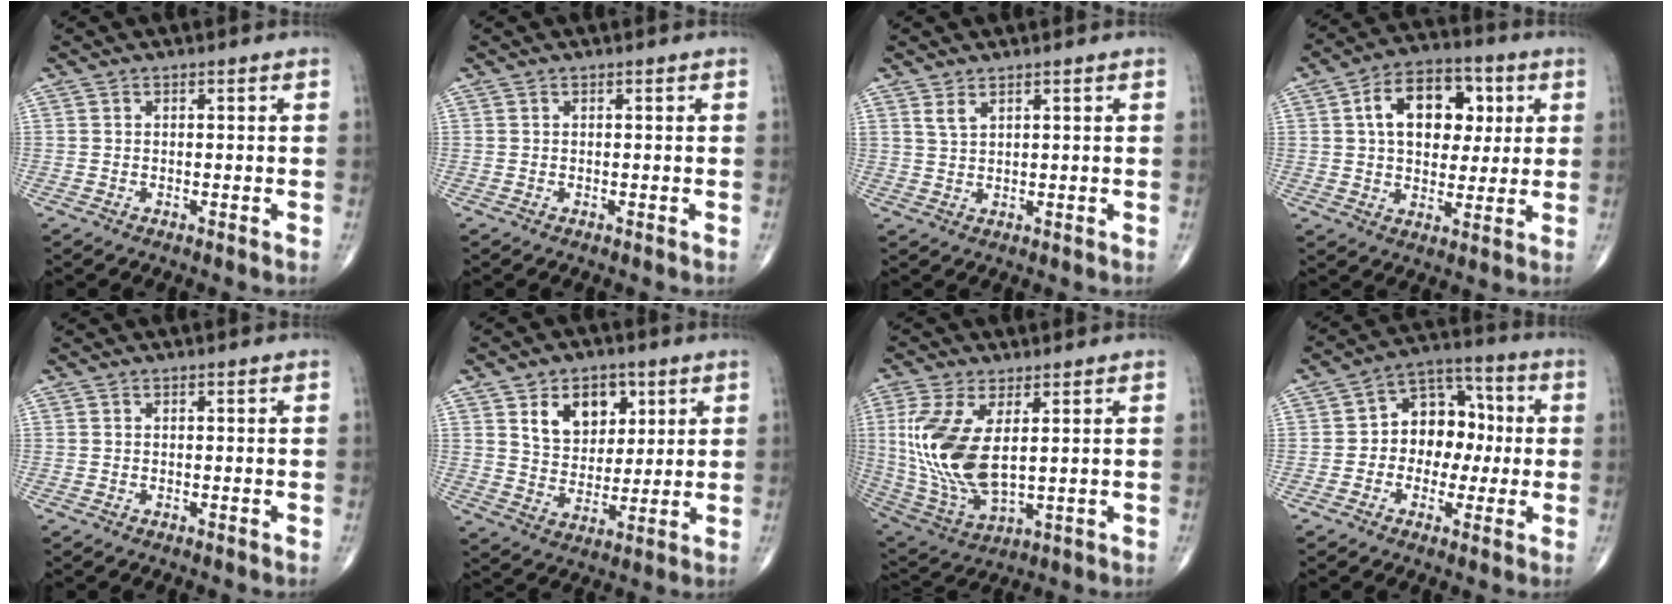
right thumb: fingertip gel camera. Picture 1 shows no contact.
{"total": 0.0}
{"total": 2.2, "force": [1.5, 0.8, 1.3], "torque": [-0.027, -0.006, 0.037]}
{"total": 14.9, "force": [3.7, 9.8, 10.6], "torque": [-0.125, 0.008, 0.055]}
{"total": 0.0}
{"total": 11.1, "force": [4.7, 7.8, 6.3], "torque": [-0.062, -0.025, 0.084]}
{"total": 16.0, "force": [2.4, 7.6, 13.9], "torque": [-0.300, -0.016, 0.062]}
{"total": 11.6, "force": [-0.2, 8.7, 7.7], "torque": [-0.072, 0.039, -0.014]}